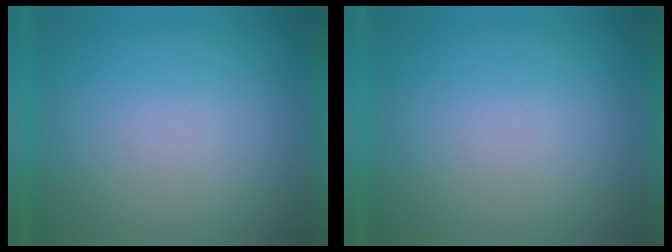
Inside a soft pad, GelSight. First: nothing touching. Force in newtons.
{"total": 0.0}